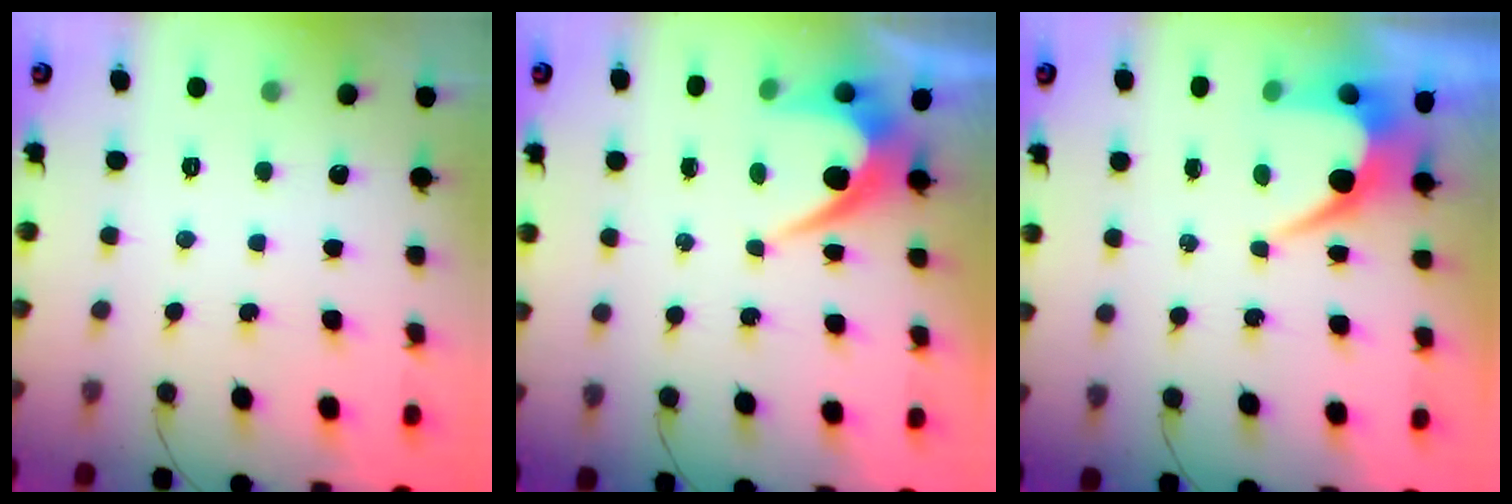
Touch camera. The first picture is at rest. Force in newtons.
{"total": 6.0, "press": 6.0, "slide": 0.4}
{"total": 7.4, "press": 7.4, "slide": 0.3}